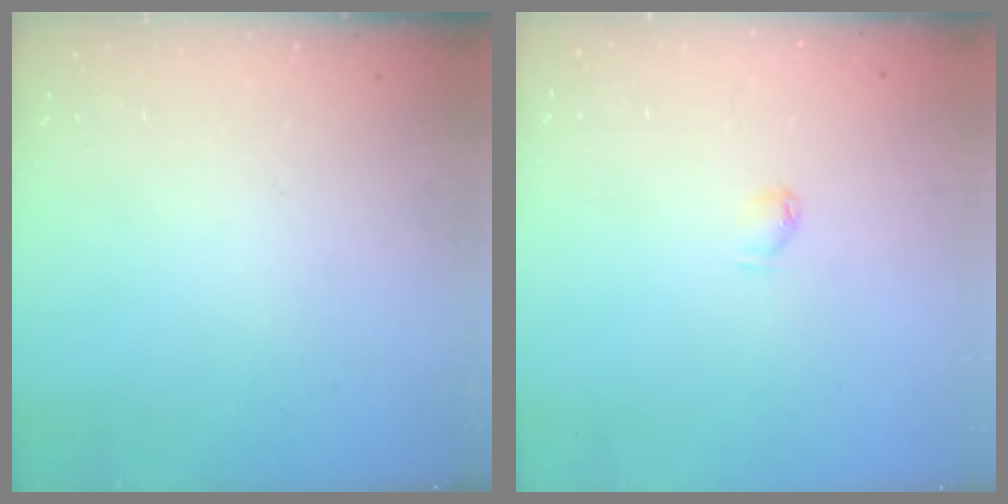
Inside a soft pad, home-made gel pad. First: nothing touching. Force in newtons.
{"total": 3.9, "press": 3.8, "slide": 0.6}